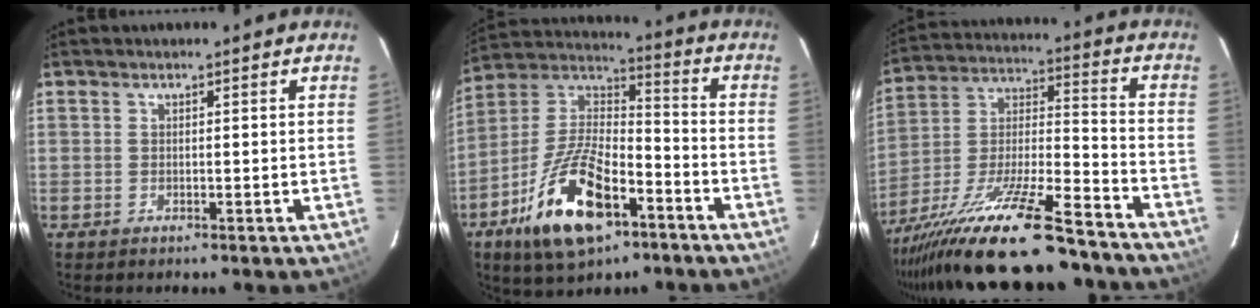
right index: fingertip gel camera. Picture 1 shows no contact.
{"total": 19.5, "force": [-9.8, 8.6, 14.5], "torque": [-0.297, -0.009, -0.173]}
{"total": 26.2, "force": [-20.6, 4.5, 15.5], "torque": [-0.288, -0.041, -0.329]}